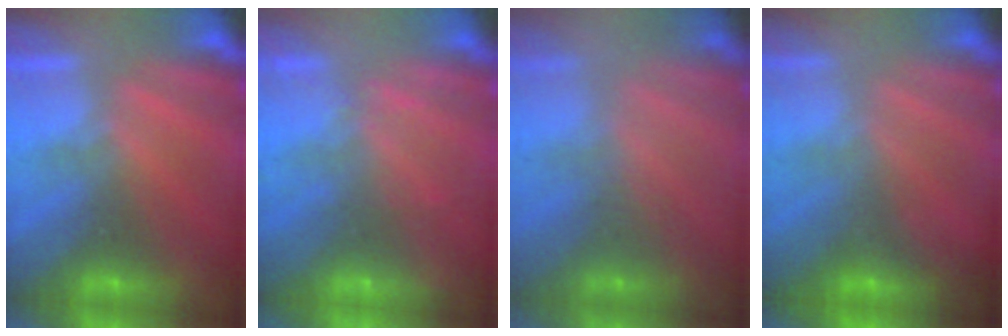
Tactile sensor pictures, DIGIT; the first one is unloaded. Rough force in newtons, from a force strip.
{"total": 2.3}
{"total": 2.6}
{"total": 1.2}